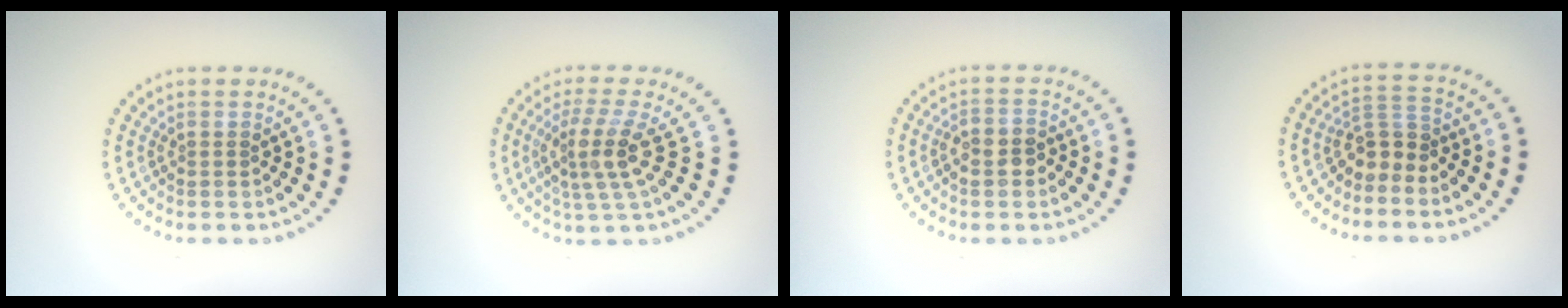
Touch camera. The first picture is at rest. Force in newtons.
{"total": 3.8, "press": 2.8, "slide": 2.6}
{"total": 2.2, "press": 2.1, "slide": 0.8}
{"total": 2.5, "press": 2.0, "slide": 1.5}